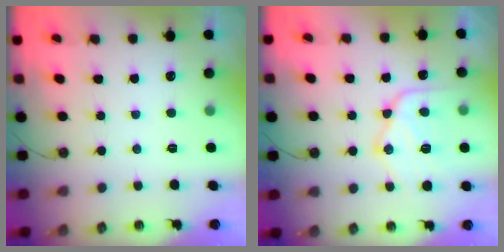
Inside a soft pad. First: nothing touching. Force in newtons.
{"total": 16.1, "press": 16.1, "slide": 1.3}